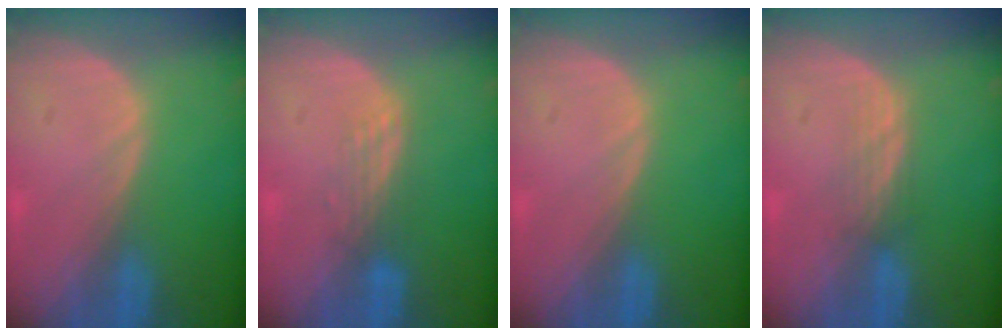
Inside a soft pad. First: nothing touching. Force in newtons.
{"total": 3.0, "press": 2.5, "slide": 1.7}
{"total": 0.0}
{"total": 2.3, "press": 2.2, "slide": 0.6}